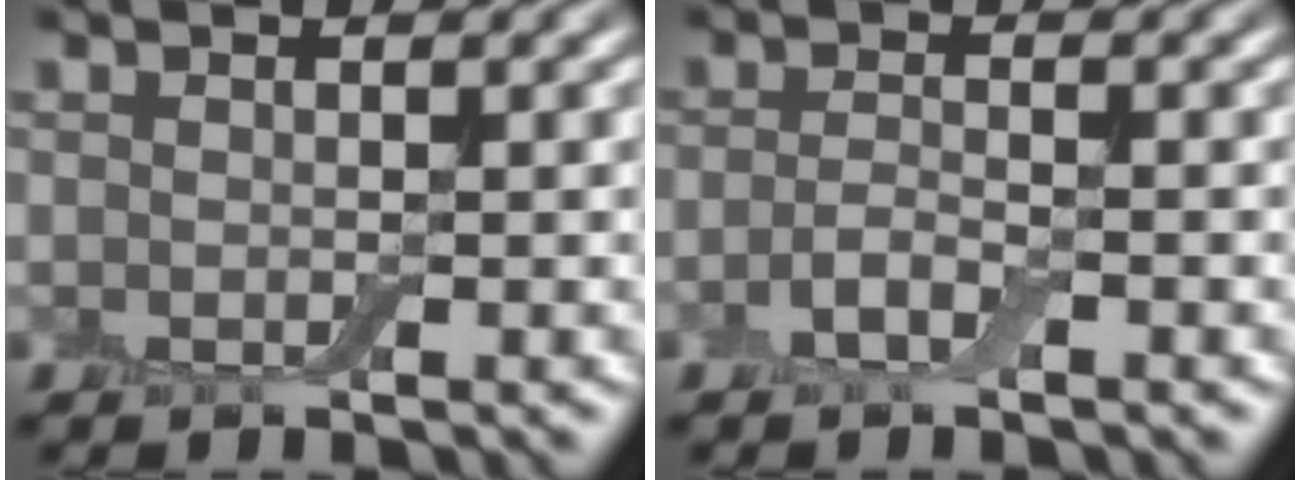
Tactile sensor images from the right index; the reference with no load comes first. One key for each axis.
{"total": 1.5, "fx": -0.8, "fy": 0.4, "fz": 1.3, "tx": -0.030, "ty": 0.005, "tz": -0.020}